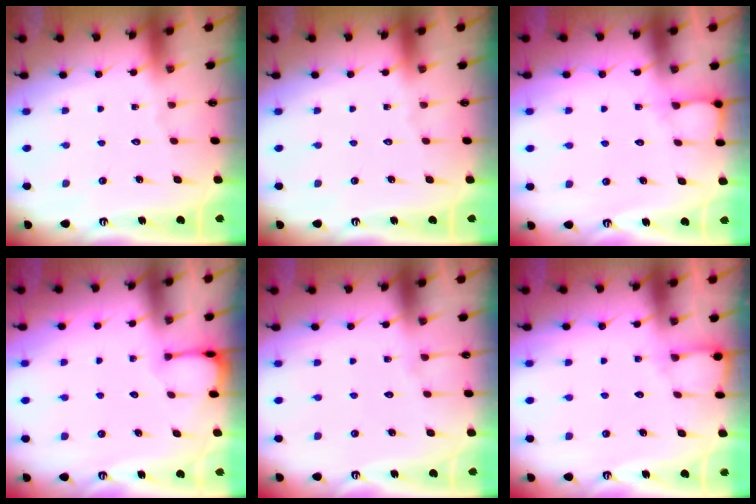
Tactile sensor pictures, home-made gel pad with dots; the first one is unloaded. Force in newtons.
{"total": 0.0}
{"total": 4.4, "press": 4.3, "slide": 0.5}
{"total": 1.9, "press": 1.9, "slide": 0.2}
{"total": 3.2, "press": 3.2, "slide": 0.3}
{"total": 5.8, "press": 5.8, "slide": 0.5}